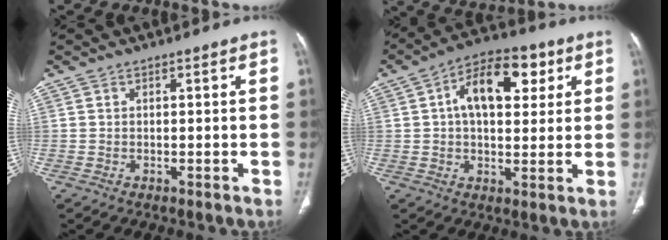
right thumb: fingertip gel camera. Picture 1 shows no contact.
{"total": 14.1, "force": [4.2, 8.0, 10.8], "torque": [-0.143, 0.014, 0.060]}